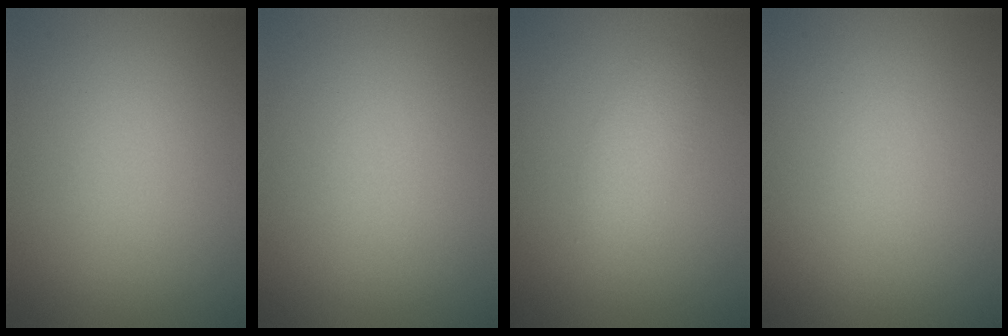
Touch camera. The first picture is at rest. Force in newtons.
{"total": 0.0}
{"total": 1.9, "press": 1.9, "slide": 0.0}
{"total": 0.0}